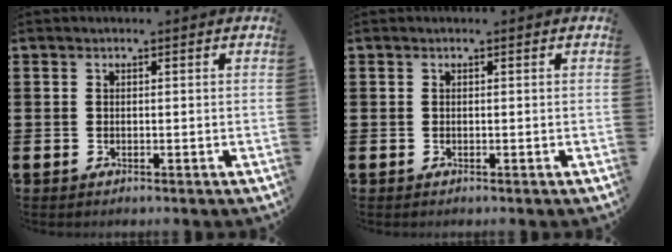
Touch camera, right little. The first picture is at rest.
{"total": 0.0}